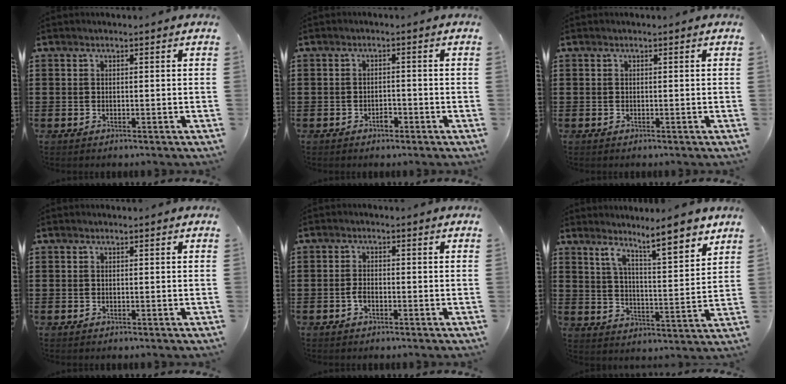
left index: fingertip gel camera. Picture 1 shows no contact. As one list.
[{"total": 1.5, "force": [-1.0, 0.8, 0.8], "torque": [-0.021, -0.001, -0.021]}, {"total": 0.0}, {"total": 0.0}, {"total": 1.8, "force": [-0.7, 0.9, 1.4], "torque": [-0.036, -0.001, -0.016]}, {"total": 7.9, "force": [6.9, 0.0, 3.9], "torque": [-0.073, -0.047, 0.113]}]